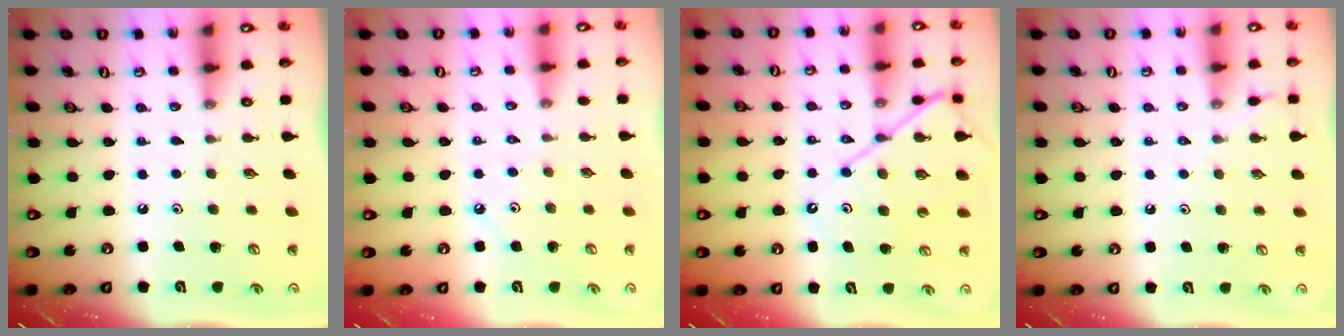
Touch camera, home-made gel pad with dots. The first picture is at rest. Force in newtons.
{"total": 2.1, "press": 2.1, "slide": 0.4}
{"total": 10.9, "press": 10.9, "slide": 1.2}
{"total": 3.1, "press": 3.1, "slide": 0.5}